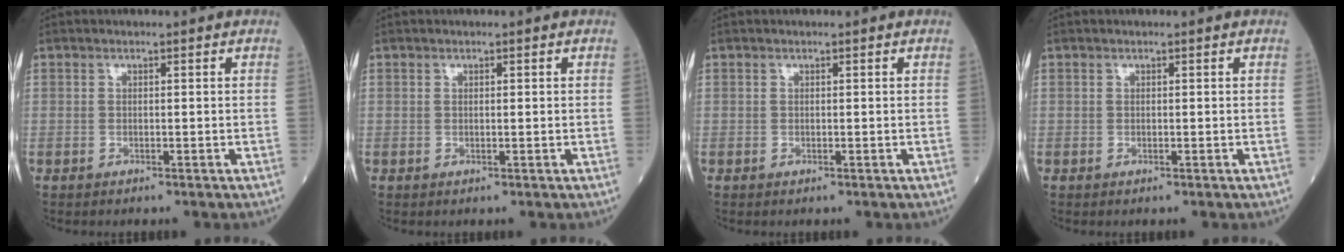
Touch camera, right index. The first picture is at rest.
{"total": 0.0}
{"total": 0.0}
{"total": 0.0}